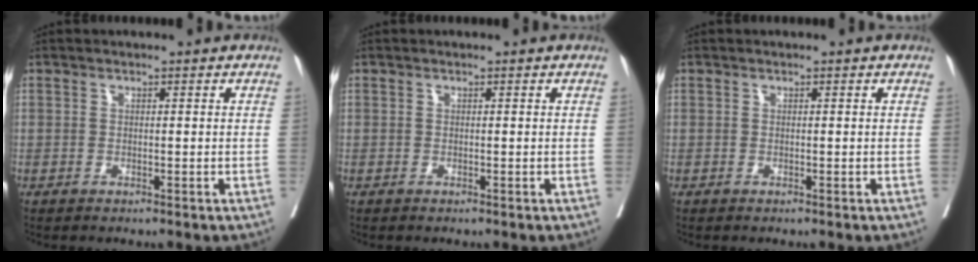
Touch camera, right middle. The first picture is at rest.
{"total": 0.0}
{"total": 0.0}